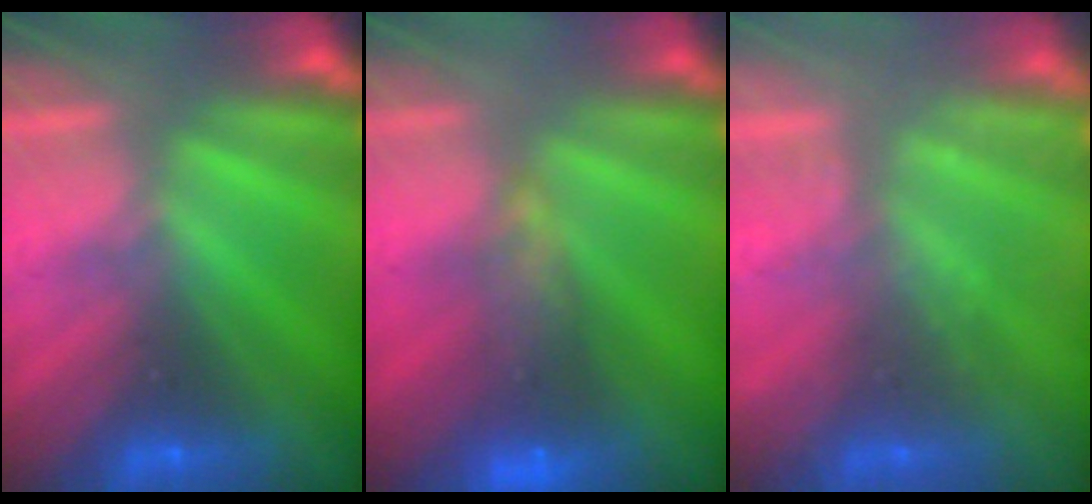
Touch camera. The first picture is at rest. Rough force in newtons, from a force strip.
{"total": 6.9}
{"total": 2.3}